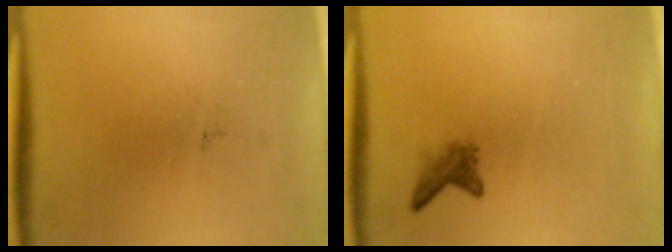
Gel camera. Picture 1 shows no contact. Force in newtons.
{"total": 1.7}